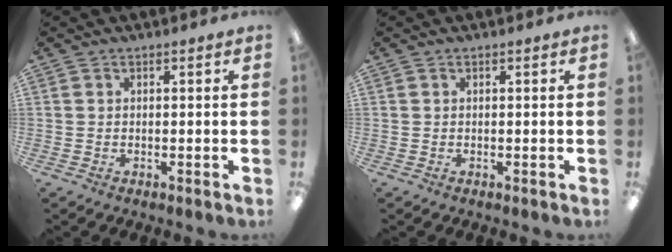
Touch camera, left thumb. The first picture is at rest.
{"total": 0.0}